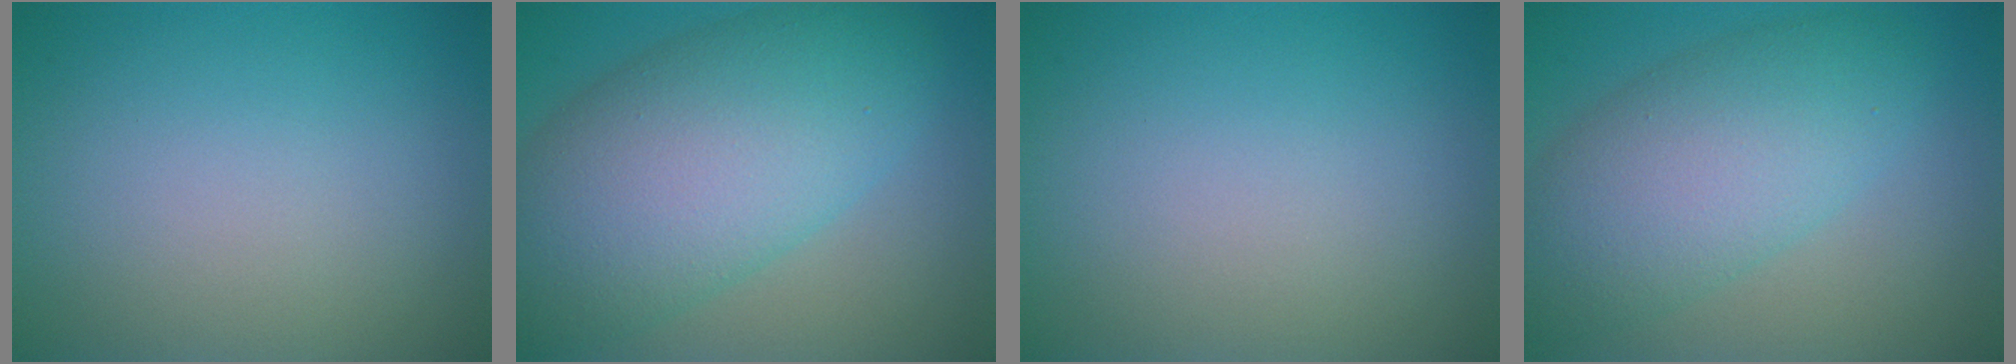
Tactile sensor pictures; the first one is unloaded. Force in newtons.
{"total": 11.1, "press": 11.1, "slide": 0.3}
{"total": 0.0}
{"total": 7.3, "press": 7.3, "slide": 0.2}